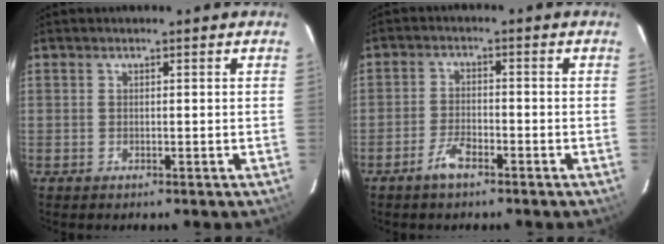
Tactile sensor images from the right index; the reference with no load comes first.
{"total": 4.2, "force": [-2.9, 1.4, 2.6], "torque": [-0.062, 0.000, -0.055]}